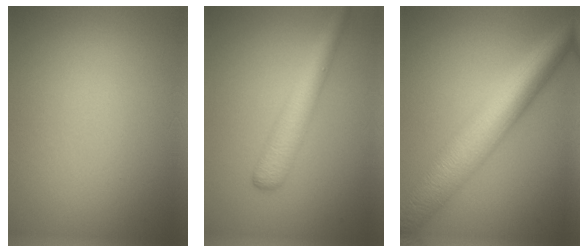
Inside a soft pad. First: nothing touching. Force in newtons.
{"total": 3.8, "press": 3.8, "slide": 0.1}
{"total": 8.7, "press": 8.7, "slide": 0.1}